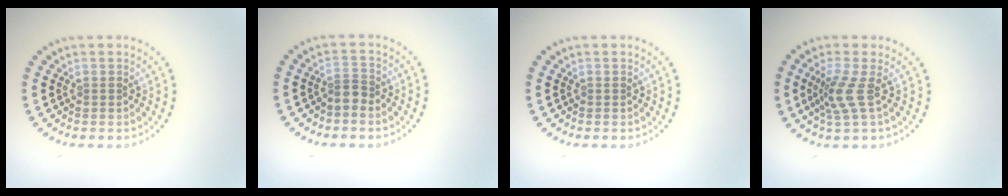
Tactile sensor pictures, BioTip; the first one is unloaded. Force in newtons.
{"total": 1.2, "press": 0.9, "slide": 0.8}
{"total": 0.0}
{"total": 2.6, "press": 1.9, "slide": 1.8}